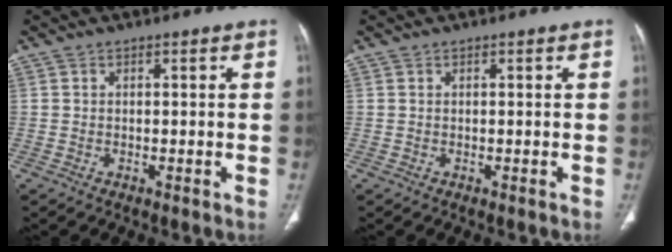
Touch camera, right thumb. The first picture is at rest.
{"total": 0.0}